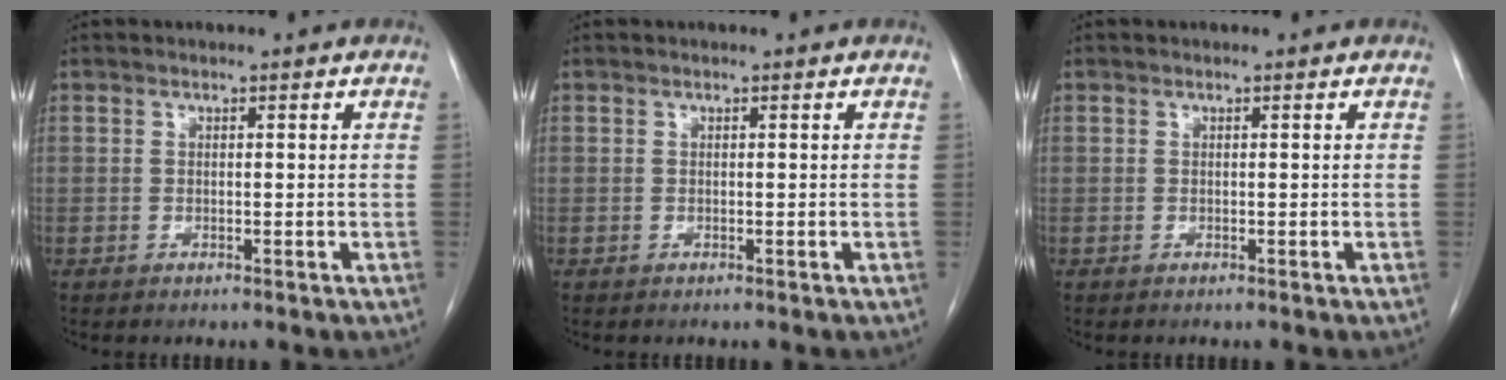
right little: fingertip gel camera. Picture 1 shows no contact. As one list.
[{"total": 0.0}, {"total": 0.0}]